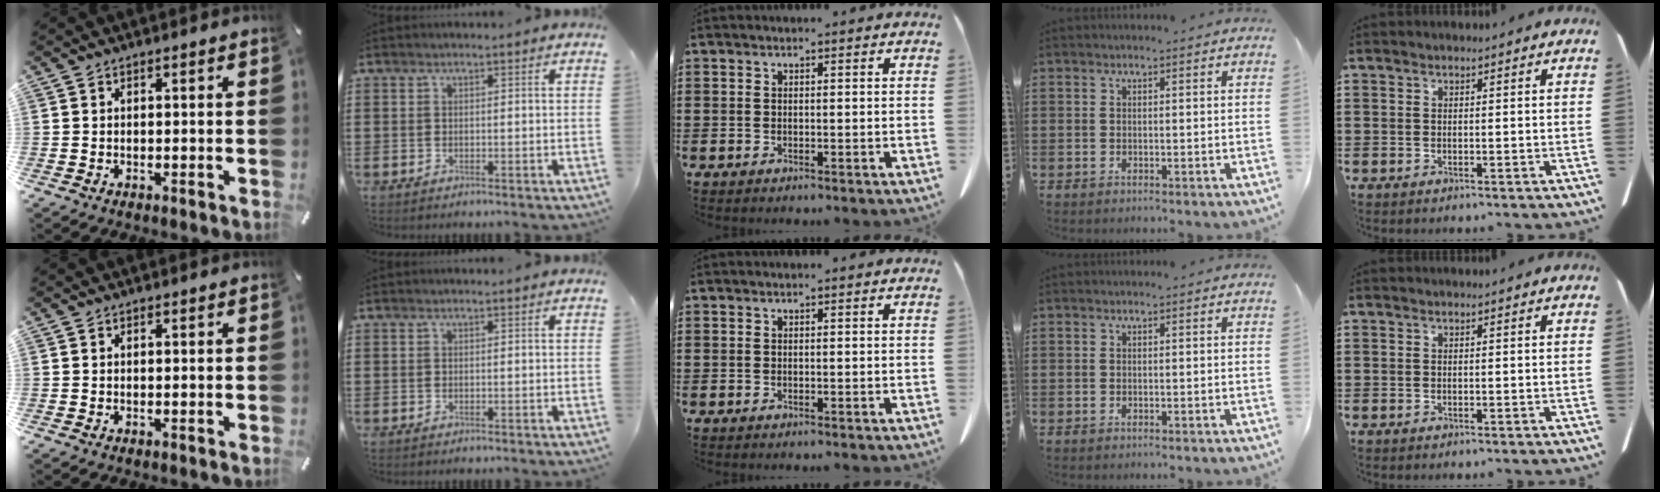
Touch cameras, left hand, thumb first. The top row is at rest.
{}